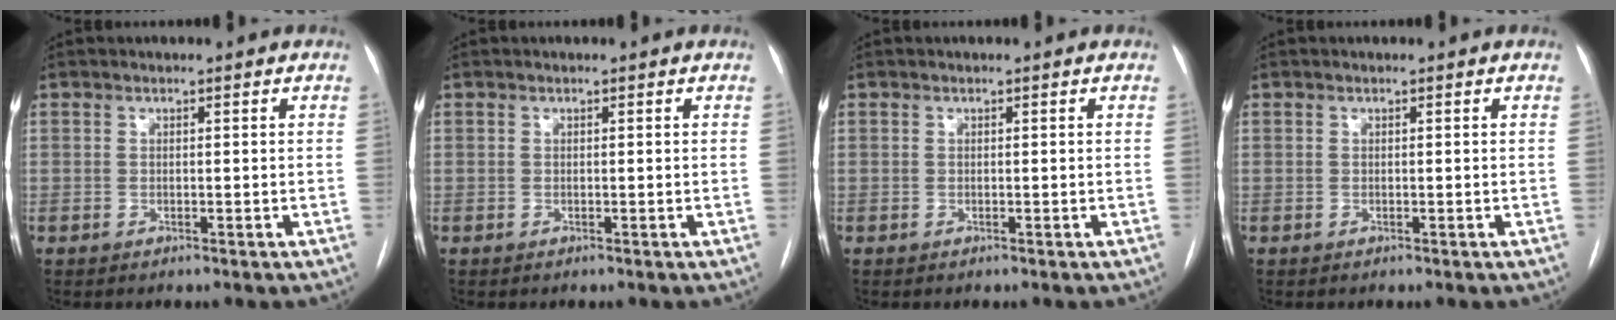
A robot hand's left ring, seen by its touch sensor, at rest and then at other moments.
{"total": 0.0}
{"total": 0.0}
{"total": 0.0}